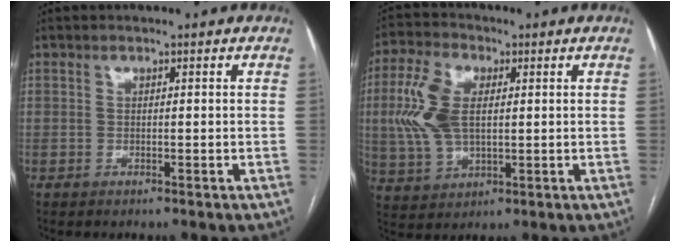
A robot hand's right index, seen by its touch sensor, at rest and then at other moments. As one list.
[{"total": 10.2, "force": [1.6, 5.4, 8.5], "torque": [-0.210, 0.016, 0.036]}]